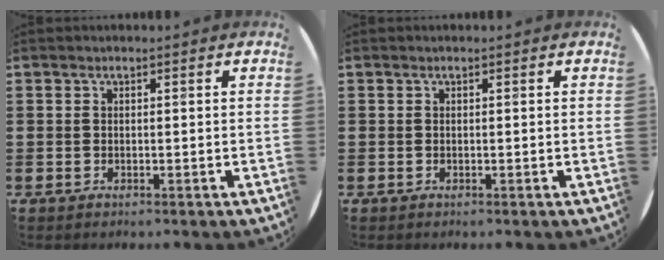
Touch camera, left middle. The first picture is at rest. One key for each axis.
{"total": 0.0}